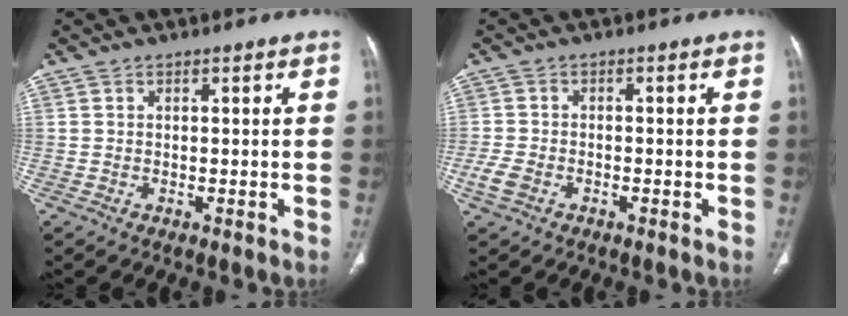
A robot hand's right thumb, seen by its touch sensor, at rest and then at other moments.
{"total": 3.3, "force": [-1.6, 2.1, 1.9], "torque": [-0.052, 0.004, -0.029]}